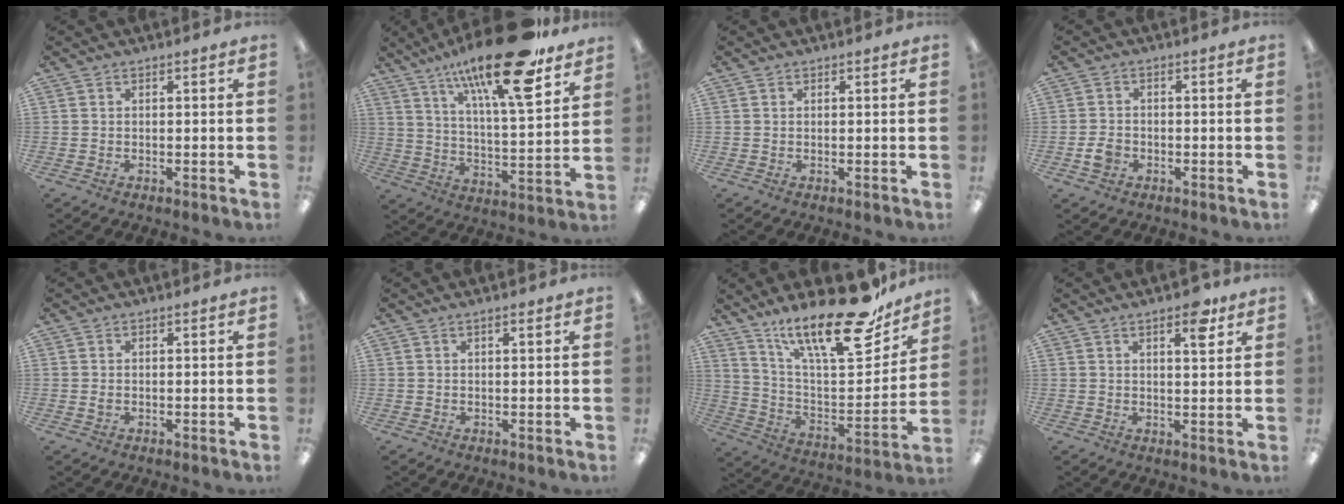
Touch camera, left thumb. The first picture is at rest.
{"total": 22.4, "force": [15.3, 5.7, 15.3], "torque": [-0.249, -0.088, 0.246]}
{"total": 0.5, "force": [0.4, 0.3, -0.1], "torque": [0.002, 0.001, 0.008]}
{"total": 3.3, "force": [-1.3, 2.6, 1.5], "torque": [-0.022, 0.006, -0.021]}
{"total": 0.7, "force": [0.0, 0.6, 0.4], "torque": [-0.009, 0.002, 0.000]}
{"total": 0.8, "force": [0.6, 0.2, 0.4], "torque": [-0.008, 0.001, 0.011]}
{"total": 24.3, "force": [17.8, 7.2, 14.9], "torque": [-0.222, -0.117, 0.295]}
{"total": 6.1, "force": [4.0, 2.3, 3.9], "torque": [-0.039, -0.021, 0.062]}